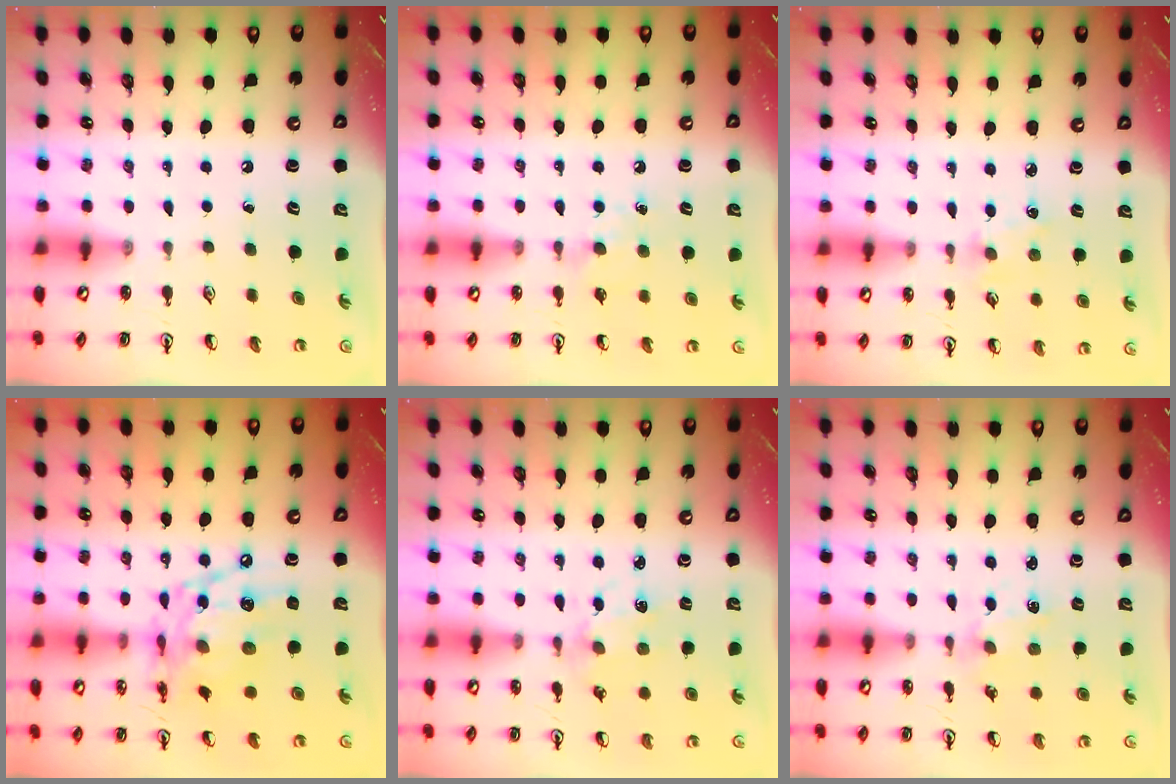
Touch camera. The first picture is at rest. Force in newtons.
{"total": 5.4, "press": 5.4, "slide": 0.7}
{"total": 2.1, "press": 2.0, "slide": 0.4}
{"total": 14.6, "press": 14.5, "slide": 1.1}
{"total": 2.6, "press": 2.6, "slide": 0.4}
{"total": 1.5, "press": 1.5, "slide": 0.3}